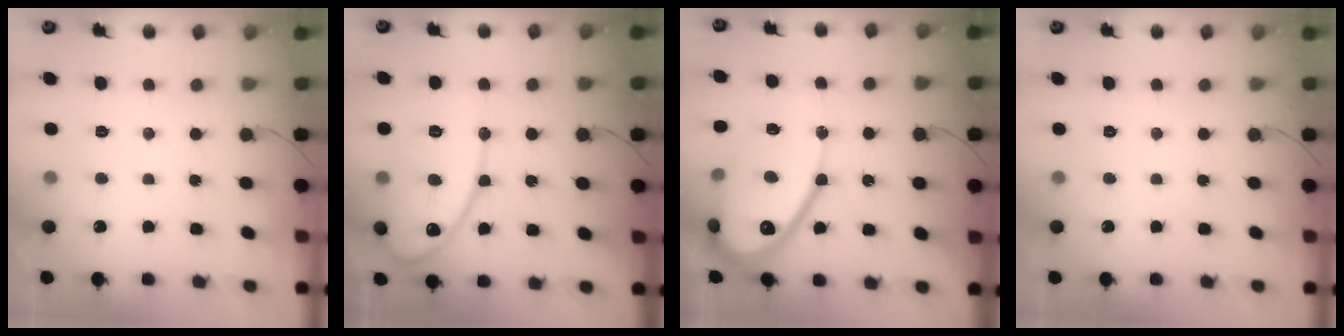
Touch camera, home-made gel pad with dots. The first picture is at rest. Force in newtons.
{"total": 14.4, "press": 14.4, "slide": 1.0}
{"total": 19.2, "press": 19.1, "slide": 1.8}
{"total": 0.0}